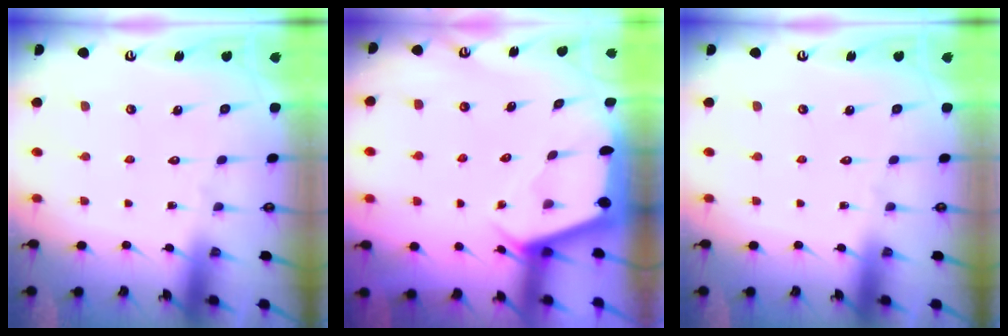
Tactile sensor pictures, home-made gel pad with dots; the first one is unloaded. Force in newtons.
{"total": 2.3, "press": 2.3, "slide": 0.3}
{"total": 0.0}